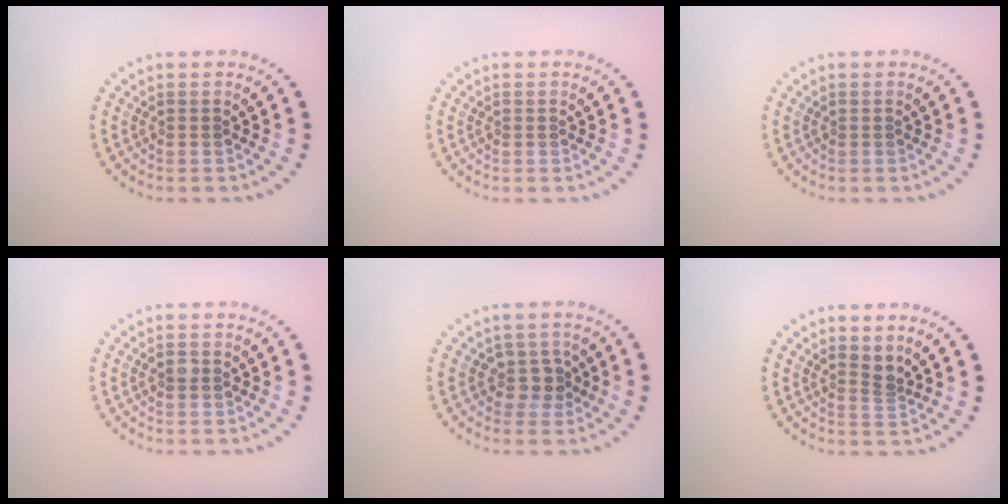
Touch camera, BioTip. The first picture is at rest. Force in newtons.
{"total": 0.0}
{"total": 0.0}
{"total": 1.0, "press": 1.0, "slide": 0.0}
{"total": 2.1, "press": 1.7, "slide": 1.2}
{"total": 1.8, "press": 1.2, "slide": 1.3}